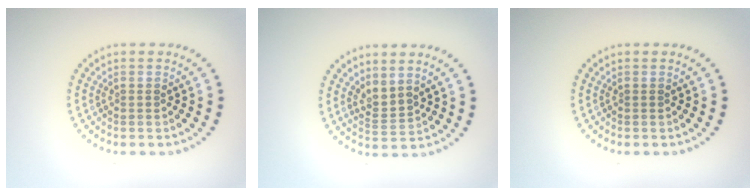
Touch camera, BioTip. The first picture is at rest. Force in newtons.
{"total": 2.1, "press": 1.3, "slide": 1.6}
{"total": 0.0}